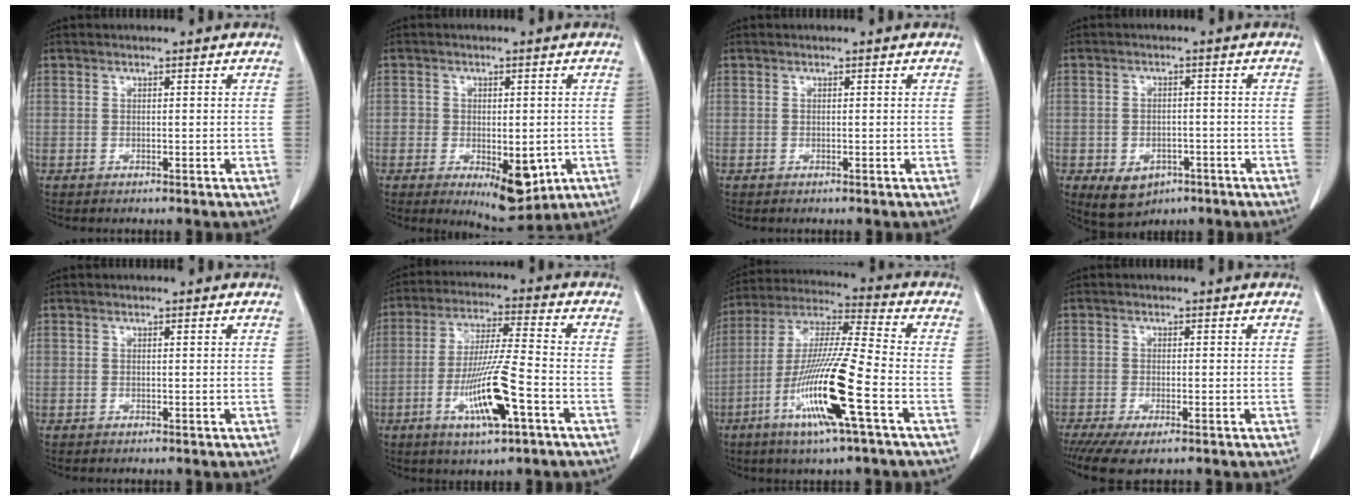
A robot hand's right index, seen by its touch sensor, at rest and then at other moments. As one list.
[{"total": 8.3, "force": [-2.7, 4.3, 6.6], "torque": [-0.073, -0.009, -0.026]}, {"total": 0.0}, {"total": 6.2, "force": [-3.2, 4.5, 2.9], "torque": [-0.045, 0.001, -0.036]}, {"total": 0.0}, {"total": 12.1, "force": [-4.6, 0.7, 11.2], "torque": [-0.217, -0.013, -0.083]}, {"total": 16.2, "force": [-6.2, -0.1, 15.0], "torque": [-0.302, -0.018, -0.120]}, {"total": 5.1, "force": [-3.5, 1.1, 3.5], "torque": [-0.059, -0.013, -0.057]}]